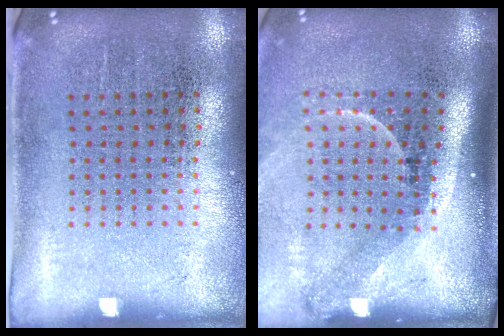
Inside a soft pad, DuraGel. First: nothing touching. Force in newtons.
{"total": 2.2, "press": 1.5, "slide": 1.7}